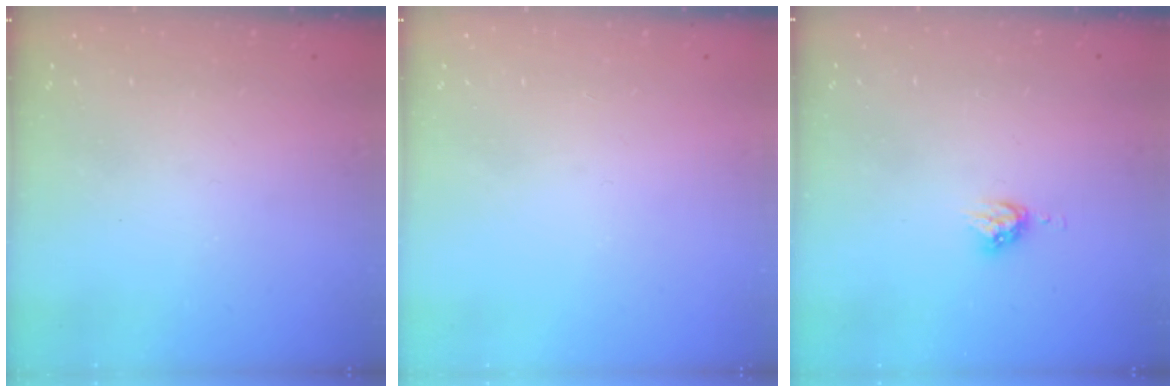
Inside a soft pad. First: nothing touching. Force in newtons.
{"total": 0.0}
{"total": 4.8, "press": 4.7, "slide": 0.7}